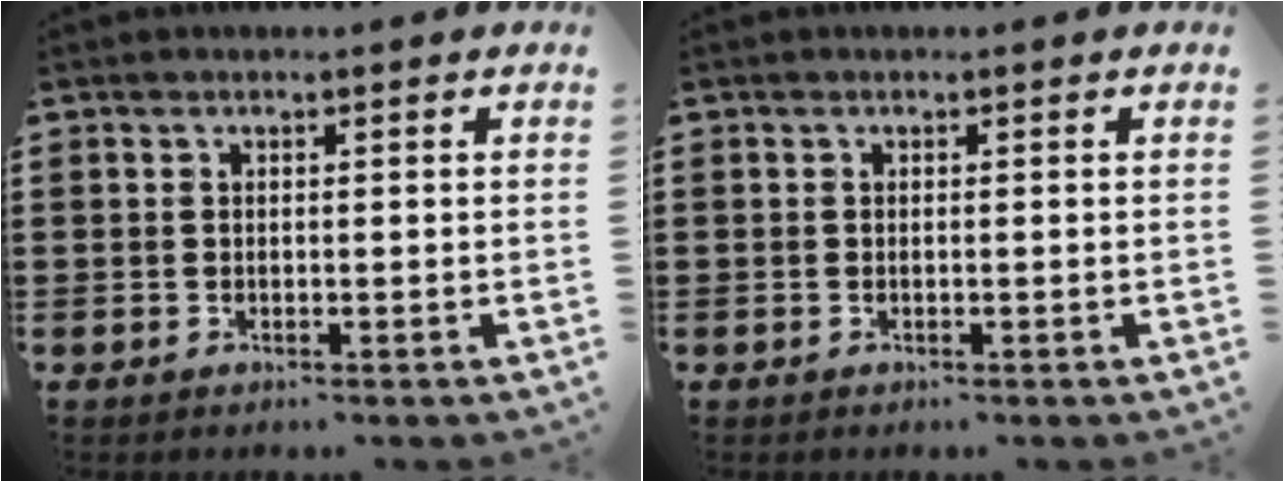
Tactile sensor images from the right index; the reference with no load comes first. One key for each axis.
{"total": 0.0}